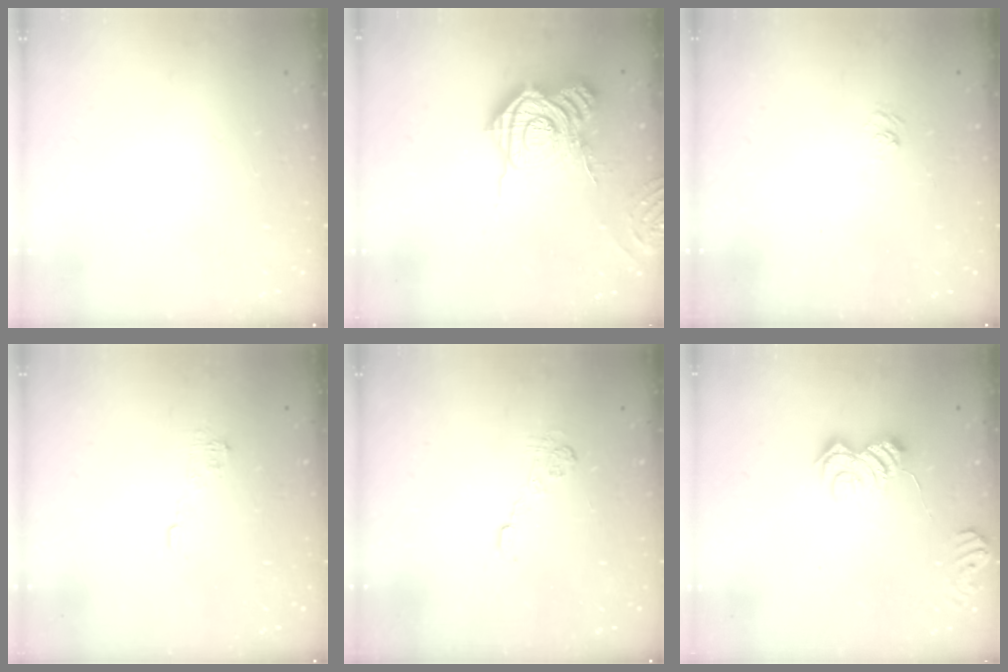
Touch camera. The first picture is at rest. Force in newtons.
{"total": 18.9, "press": 18.8, "slide": 1.3}
{"total": 2.3, "press": 1.8, "slide": 1.3}
{"total": 5.4, "press": 5.4, "slide": 0.3}
{"total": 4.1, "press": 4.1, "slide": 0.7}
{"total": 8.2, "press": 8.2, "slide": 0.7}